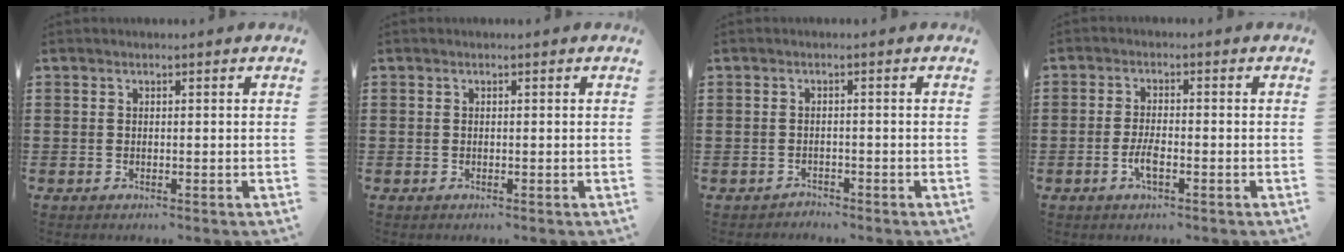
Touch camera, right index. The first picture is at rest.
{"total": 0.0}
{"total": 1.1, "force": [-1.1, 0.3, -0.1], "torque": [-0.002, 0.004, -0.025]}
{"total": 3.2, "force": [-1.3, 0.9, 2.8], "torque": [-0.063, -0.002, -0.027]}